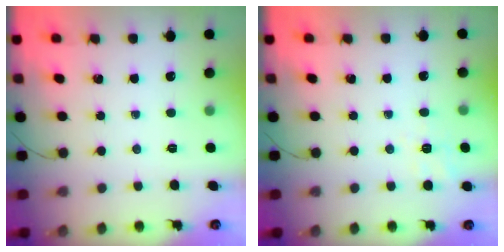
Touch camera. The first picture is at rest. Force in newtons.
{"total": 2.2, "press": 0.2, "slide": 2.2}